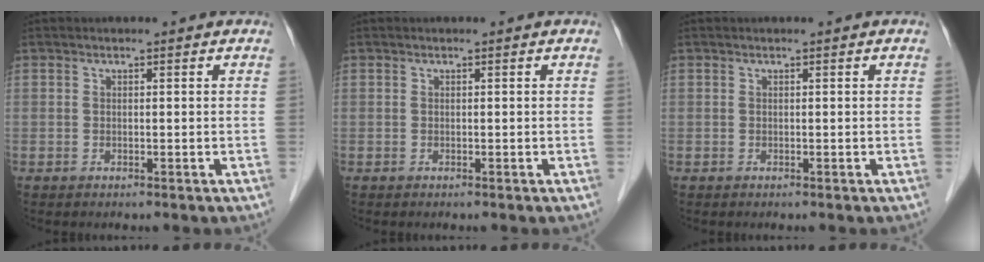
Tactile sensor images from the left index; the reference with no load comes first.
{"total": 0.0}
{"total": 0.0}